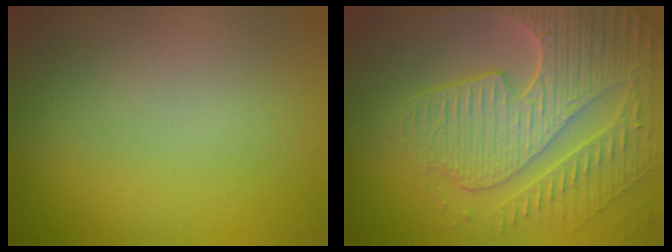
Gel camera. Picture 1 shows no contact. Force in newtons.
{"total": 8.8, "press": 6.4, "slide": 6.1}